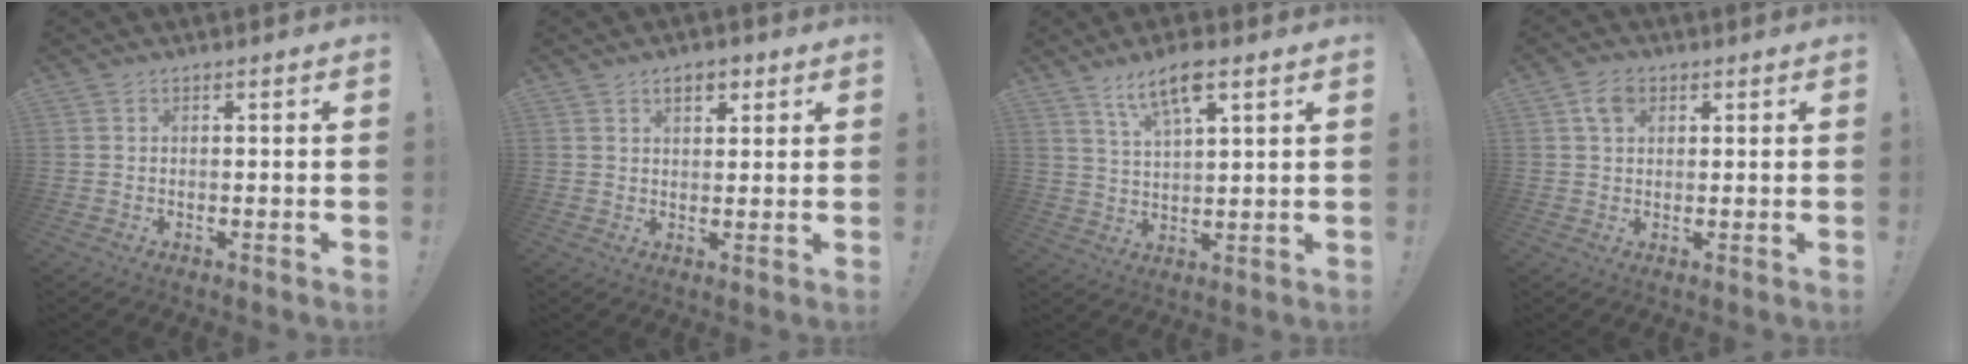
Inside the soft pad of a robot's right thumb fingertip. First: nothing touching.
{"total": 4.4, "force": [2.2, 2.5, 2.7], "torque": [-0.037, 0.001, 0.037]}
{"total": 9.2, "force": [5.7, 2.6, 6.8], "torque": [-0.122, -0.015, 0.099]}
{"total": 4.9, "force": [1.9, 3.3, 3.2], "torque": [-0.051, 0.004, 0.034]}